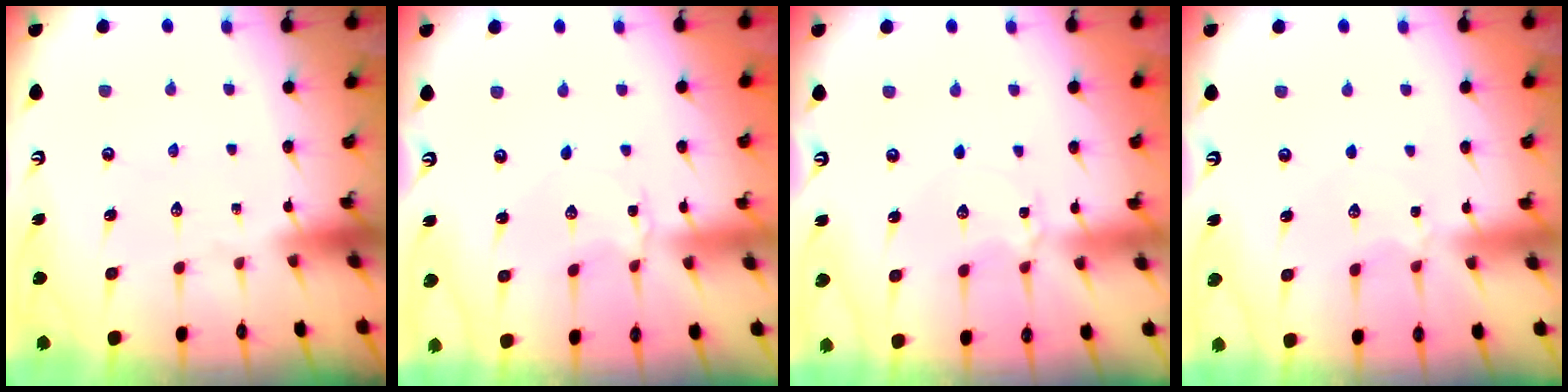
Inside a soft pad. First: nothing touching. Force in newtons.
{"total": 2.0, "press": 2.0, "slide": 0.4}
{"total": 2.9, "press": 2.9, "slide": 0.4}
{"total": 3.0, "press": 3.0, "slide": 0.4}